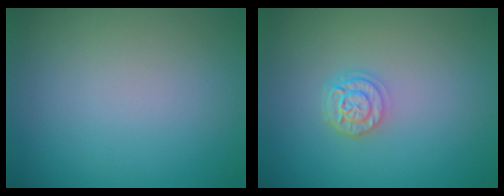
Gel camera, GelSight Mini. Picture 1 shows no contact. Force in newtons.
{"total": 2.4, "press": 1.9, "slide": 1.4}